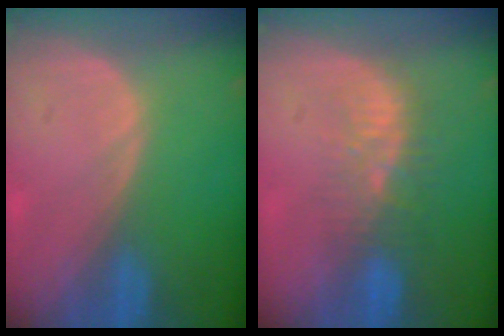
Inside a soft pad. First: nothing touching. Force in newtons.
{"total": 6.0, "press": 5.7, "slide": 1.9}